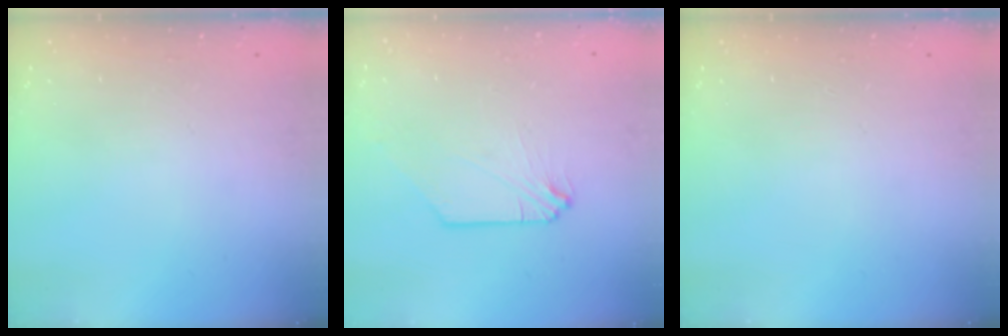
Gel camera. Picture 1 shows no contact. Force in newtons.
{"total": 0.0}
{"total": 0.0}